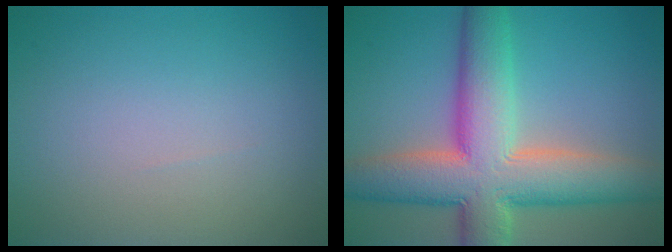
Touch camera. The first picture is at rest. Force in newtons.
{"total": 11.6, "press": 11.6, "slide": 1.0}